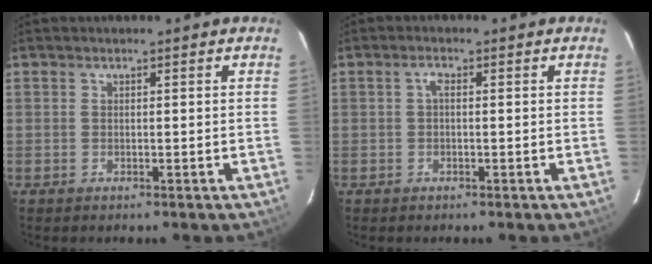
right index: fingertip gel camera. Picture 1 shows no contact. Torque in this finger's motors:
{"motor_torque": [0.24, -0.11, 0.21, 0.03]}